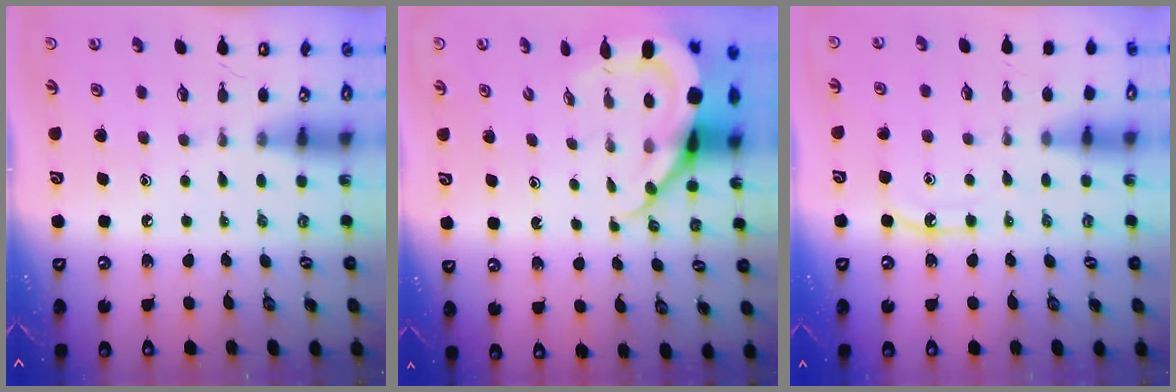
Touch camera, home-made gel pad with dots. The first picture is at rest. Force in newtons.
{"total": 9.3, "press": 9.2, "slide": 1.2}
{"total": 7.0, "press": 6.9, "slide": 0.6}